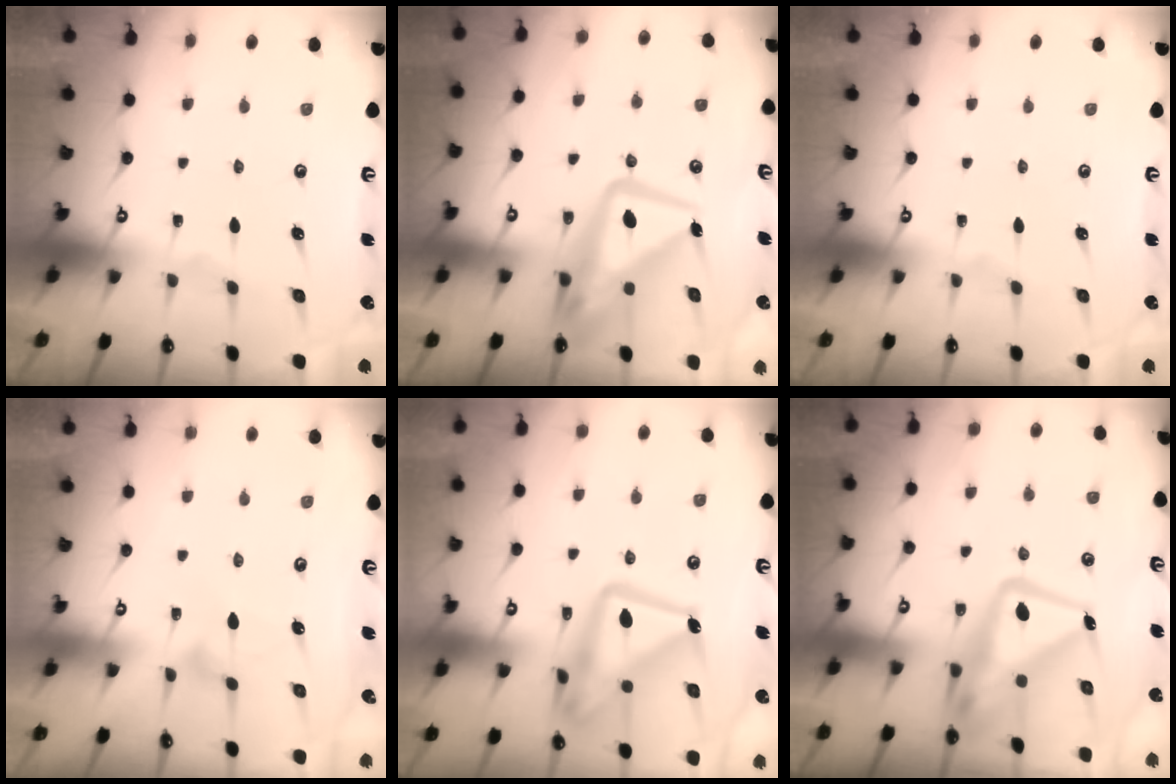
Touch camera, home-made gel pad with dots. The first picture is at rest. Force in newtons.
{"total": 12.5, "press": 12.4, "slide": 1.4}
{"total": 0.0}
{"total": 5.7, "press": 5.7, "slide": 0.3}
{"total": 17.7, "press": 17.6, "slide": 1.3}
{"total": 14.8, "press": 14.7, "slide": 1.5}